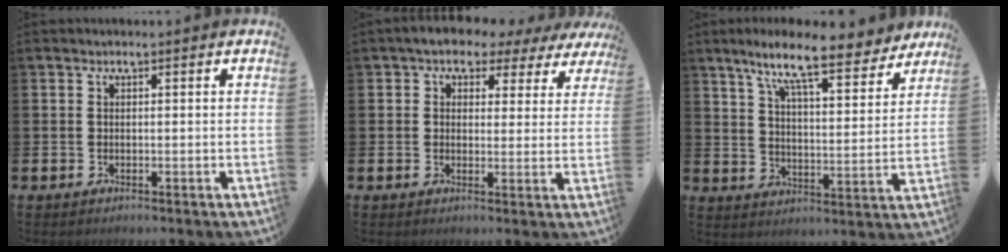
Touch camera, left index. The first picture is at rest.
{"total": 3.8, "force": [2.9, 2.3, 1.0], "torque": [-0.034, -0.015, 0.044]}
{"total": 11.1, "force": [9.1, 1.9, 6.1], "torque": [-0.127, -0.046, 0.153]}